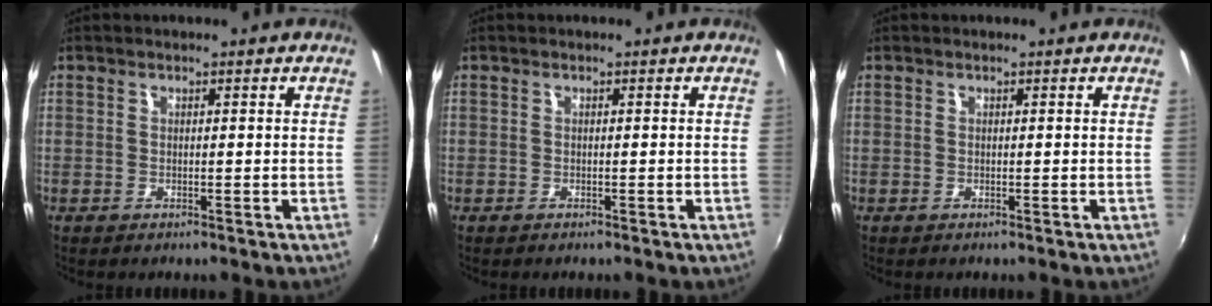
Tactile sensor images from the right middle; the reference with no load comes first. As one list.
[{"total": 0.0}, {"total": 0.0}]